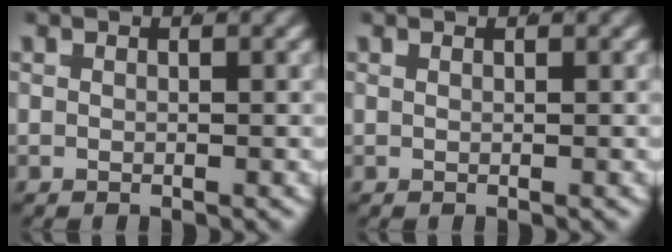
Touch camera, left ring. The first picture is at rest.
{"total": 0.0}